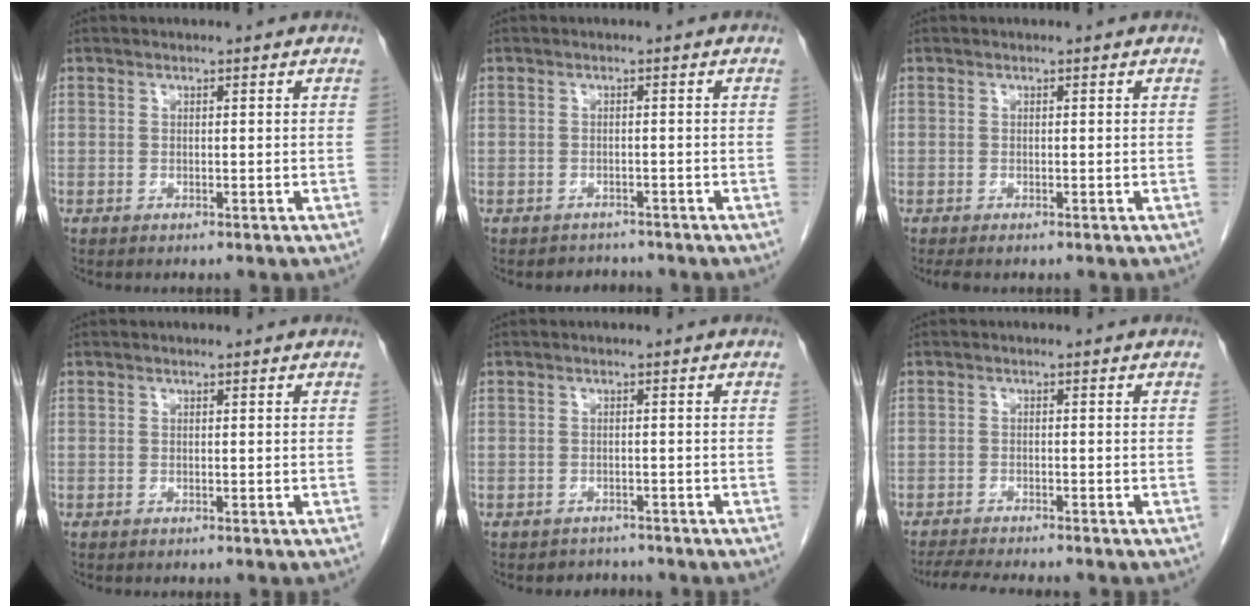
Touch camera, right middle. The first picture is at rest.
{"total": 2.1, "force": [-1.8, 0.8, -0.6], "torque": [0.004, -0.001, -0.029]}
{"total": 1.3, "force": [-1.0, 0.3, 0.7], "torque": [-0.009, -0.004, -0.015]}
{"total": 0.0}
{"total": 2.2, "force": [-1.9, 0.9, -0.6], "torque": [0.004, 0.000, -0.030]}
{"total": 6.4, "force": [-5.8, 0.3, 2.7], "torque": [-0.041, -0.015, -0.091]}